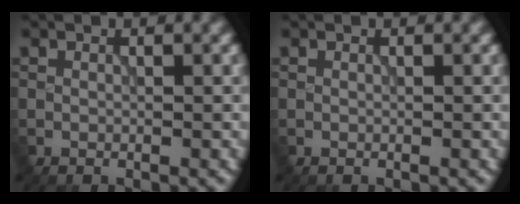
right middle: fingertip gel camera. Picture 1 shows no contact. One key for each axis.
{"total": 0.0}